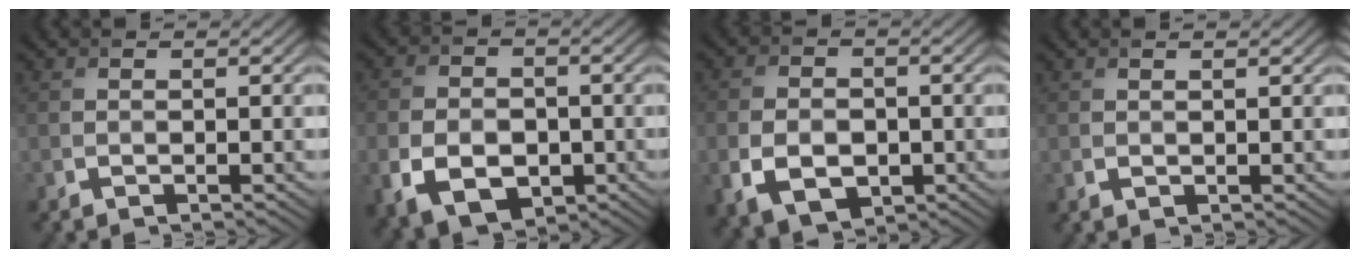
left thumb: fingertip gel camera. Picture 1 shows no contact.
{"total": 8.5, "force": [-2.7, 6.1, 5.4], "torque": [-0.111, -0.023, -0.051]}
{"total": 7.2, "force": [-2.1, 5.1, 4.6], "torque": [-0.091, -0.018, -0.038]}
{"total": 0.8, "force": [0.6, 0.2, 0.5], "torque": [-0.013, 0.000, 0.014]}